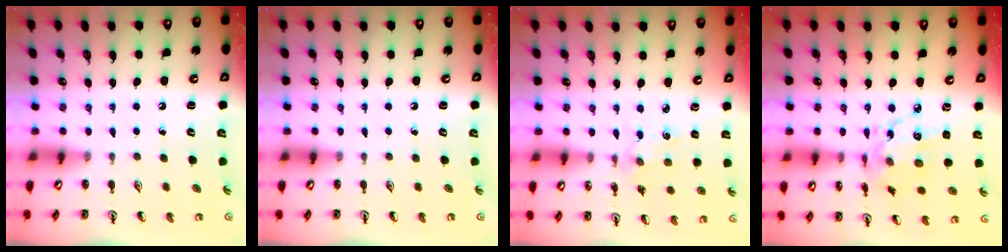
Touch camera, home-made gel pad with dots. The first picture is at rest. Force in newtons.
{"total": 0.0}
{"total": 1.8, "press": 1.8, "slide": 0.3}
{"total": 12.1, "press": 12.1, "slide": 0.8}